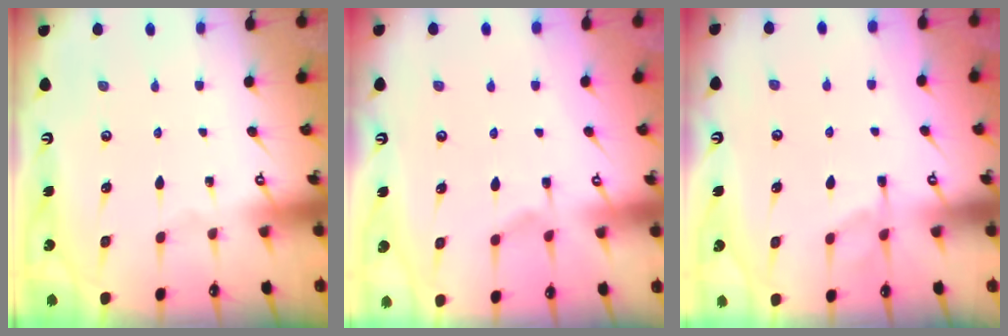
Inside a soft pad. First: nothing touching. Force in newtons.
{"total": 1.6, "press": 0.9, "slide": 1.4}
{"total": 0.9, "press": 0.1, "slide": 0.9}